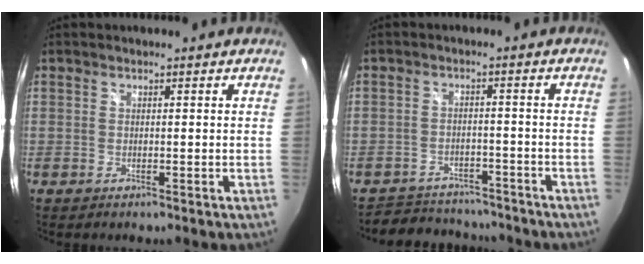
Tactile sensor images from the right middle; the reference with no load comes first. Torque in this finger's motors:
{"motor_torque": [-0.94, -0.63, -0.60, -0.21]}